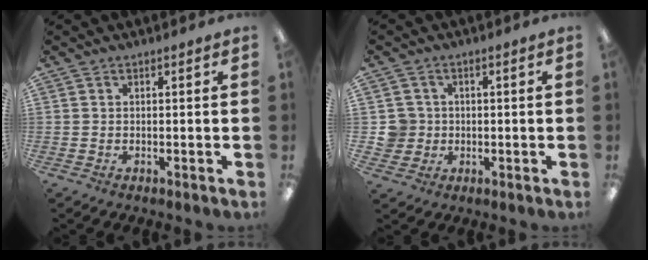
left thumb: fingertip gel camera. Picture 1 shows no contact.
{"total": 4.8, "force": [0.2, 4.8, 0.7], "torque": [-0.016, 0.011, 0.005]}